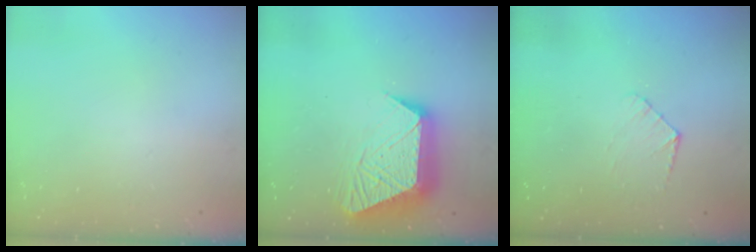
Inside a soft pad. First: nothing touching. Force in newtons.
{"total": 15.5, "press": 15.5, "slide": 1.1}
{"total": 5.3, "press": 5.2, "slide": 0.5}